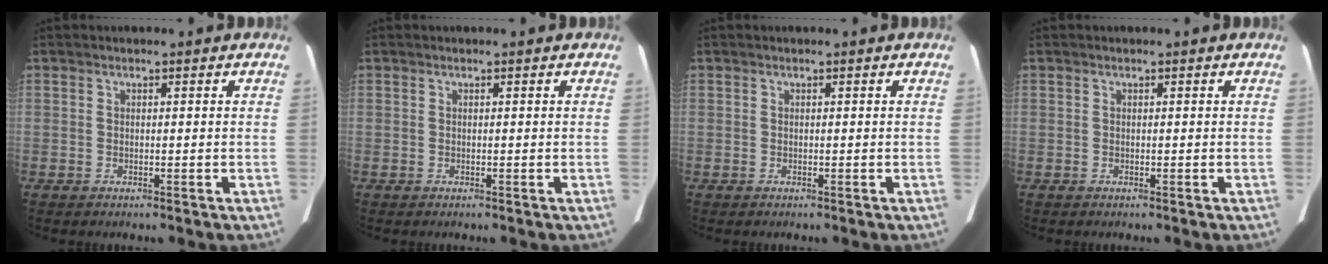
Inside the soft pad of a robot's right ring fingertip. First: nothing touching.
{"total": 0.0}
{"total": 0.0}
{"total": 0.0}